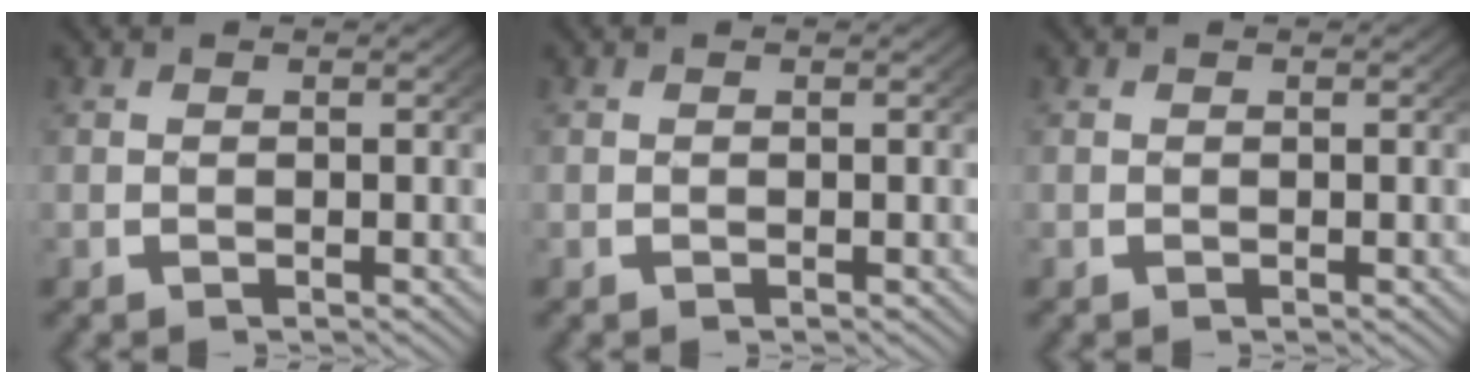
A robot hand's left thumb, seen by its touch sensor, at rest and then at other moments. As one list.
[{"total": 0.0}, {"total": 0.0}]